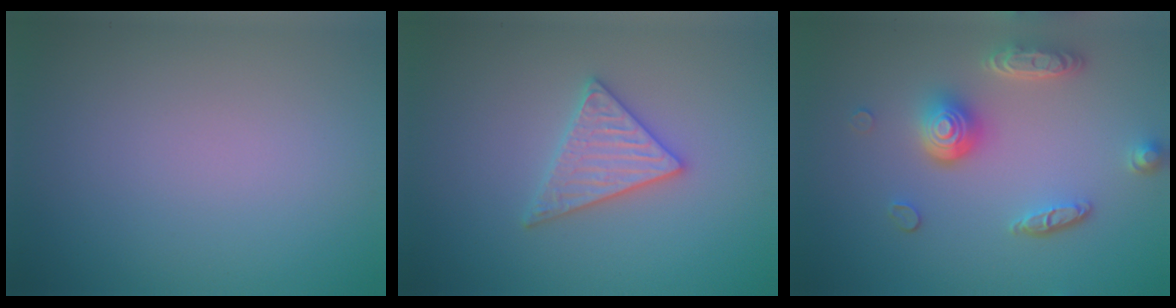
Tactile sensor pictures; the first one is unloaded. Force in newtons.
{"total": 3.3, "press": 3.3, "slide": 0.5}
{"total": 4.9, "press": 3.7, "slide": 3.2}